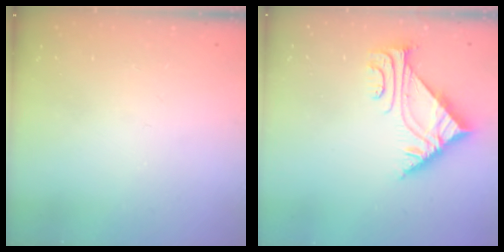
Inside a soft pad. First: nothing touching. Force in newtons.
{"total": 4.9, "press": 4.8, "slide": 0.8}